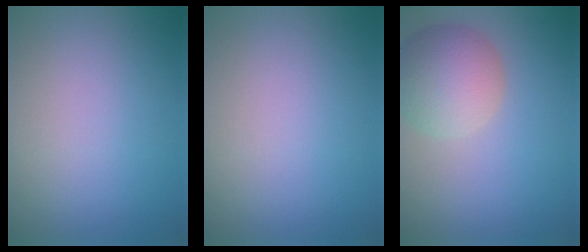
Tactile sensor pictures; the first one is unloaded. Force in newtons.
{"total": 0.0}
{"total": 5.4, "press": 5.4, "slide": 0.4}